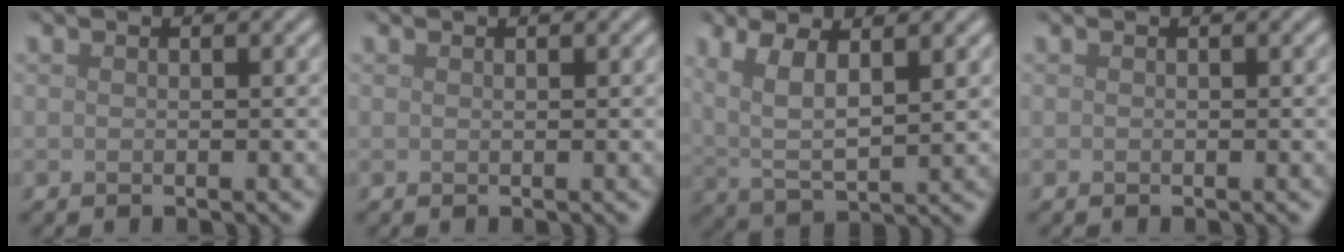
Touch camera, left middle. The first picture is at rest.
{"total": 0.0}
{"total": 5.5, "force": [2.1, 2.1, 4.6], "torque": [-0.102, -0.002, 0.042]}
{"total": 0.0}